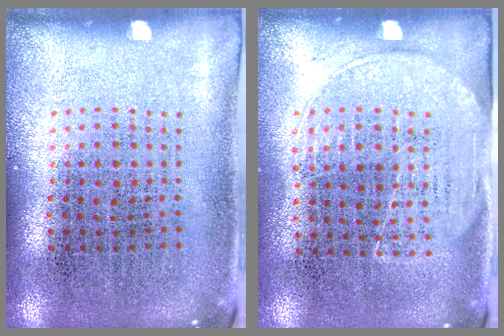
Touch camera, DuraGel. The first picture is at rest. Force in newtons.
{"total": 1.5, "press": 1.2, "slide": 0.9}